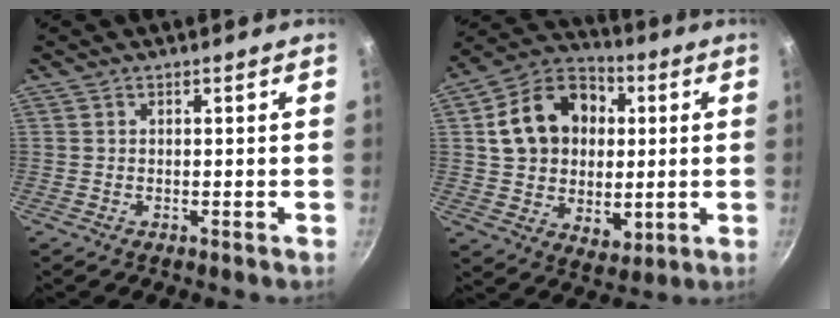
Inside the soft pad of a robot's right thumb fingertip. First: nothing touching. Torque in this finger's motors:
{"motor_torque": [-0.57, 2.31, 1.02, -0.17, 0.12]}